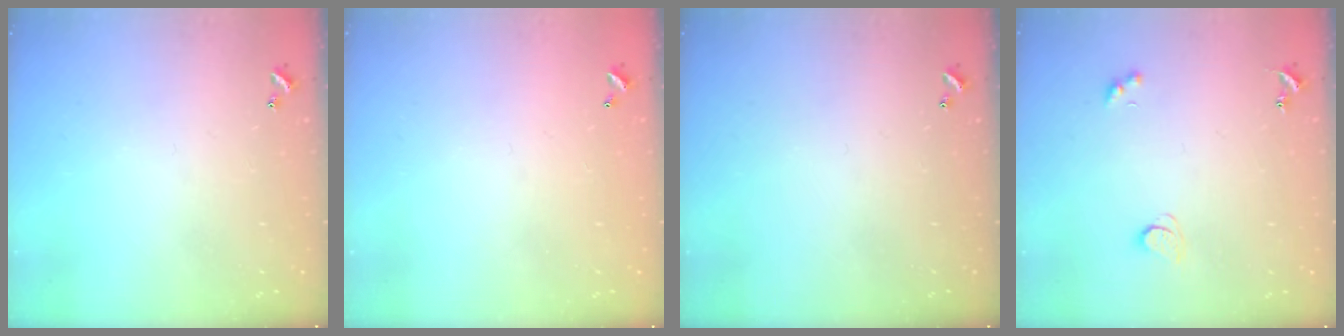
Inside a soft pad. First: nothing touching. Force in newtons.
{"total": 2.8, "press": 2.8, "slide": 0.1}
{"total": 0.0}
{"total": 2.0, "press": 1.9, "slide": 0.5}